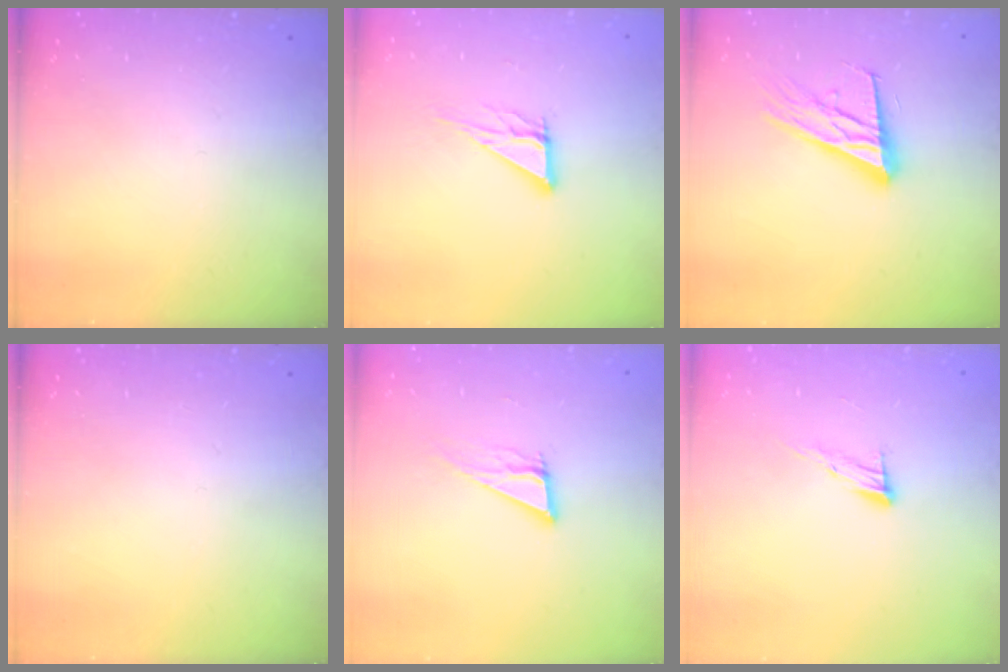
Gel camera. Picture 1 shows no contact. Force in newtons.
{"total": 8.0, "press": 8.0, "slide": 0.7}
{"total": 18.0, "press": 17.5, "slide": 3.9}
{"total": 0.0}
{"total": 9.2, "press": 8.4, "slide": 3.5}
{"total": 8.3, "press": 8.2, "slide": 1.3}